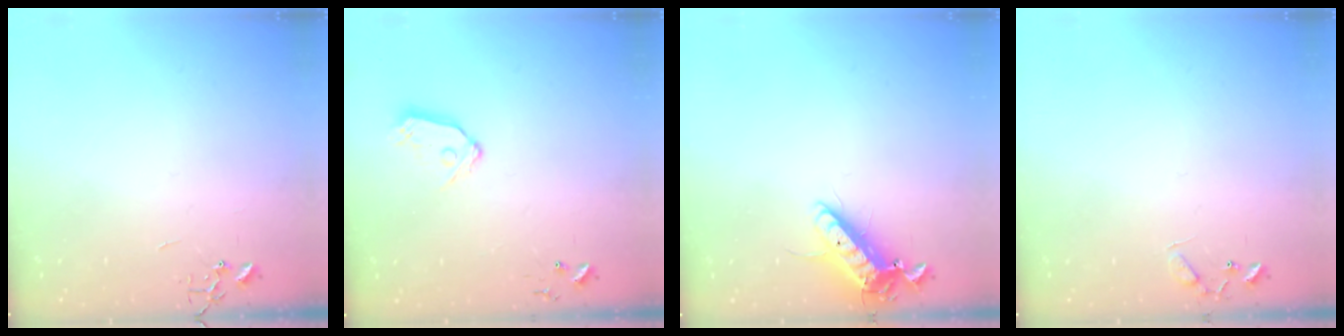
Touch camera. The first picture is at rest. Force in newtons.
{"total": 8.0, "press": 8.0, "slide": 0.5}
{"total": 13.1, "press": 12.9, "slide": 2.5}
{"total": 5.6, "press": 5.6, "slide": 0.5}